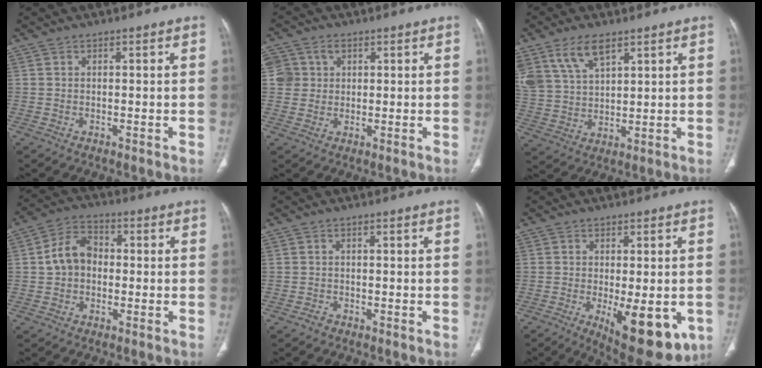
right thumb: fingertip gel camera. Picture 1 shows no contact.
{"total": 5.1, "force": [1.2, 4.8, 1.1], "torque": [0.000, 0.004, 0.023]}
{"total": 10.1, "force": [6.2, 5.0, 6.2], "torque": [-0.117, -0.015, 0.135]}
{"total": 7.7, "force": [-0.1, 6.0, 4.9], "torque": [-0.074, 0.024, -0.014]}
{"total": 1.0, "force": [-0.7, 0.6, 0.2], "torque": [-0.007, 0.002, -0.016]}
{"total": 14.4, "force": [-4.7, 5.7, 12.4], "torque": [-0.141, -0.017, -0.049]}